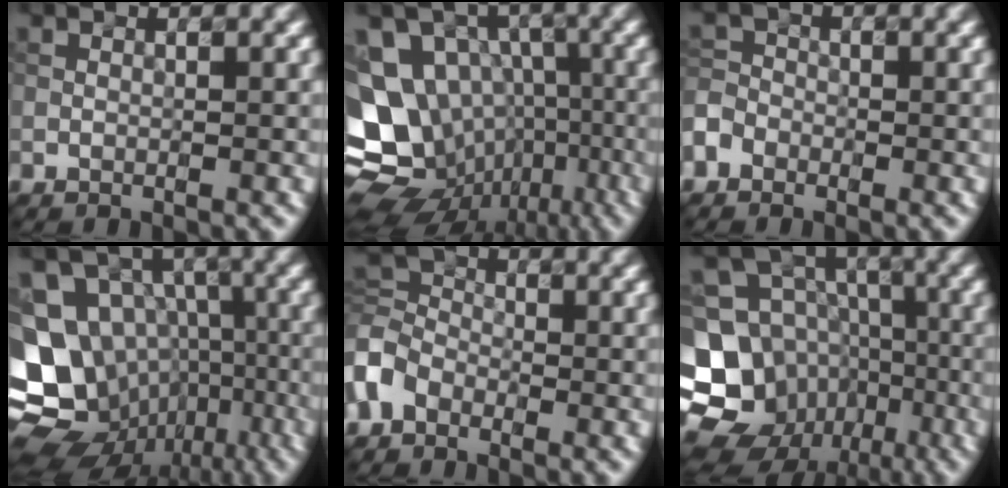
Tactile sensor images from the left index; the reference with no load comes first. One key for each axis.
{"total": 13.9, "fx": -2.6, "fy": 11.7, "fz": 6.9, "tx": -0.151, "ty": -0.003, "tz": -0.024}
{"total": 2.6, "fx": -1.5, "fy": 1.9, "fz": 0.7, "tx": -0.008, "ty": 0.002, "tz": -0.036}
{"total": 15.2, "fx": -4.0, "fy": 13.0, "fz": 6.7, "tx": -0.157, "ty": -0.010, "tz": -0.042}
{"total": 3.4, "fx": -1.8, "fy": 2.6, "fz": 1.4, "tx": -0.030, "ty": 0.009, "tz": -0.054}
{"total": 17.6, "fx": -6.9, "fy": 15.0, "fz": 5.8, "tx": -0.150, "ty": -0.028, "tz": -0.108}